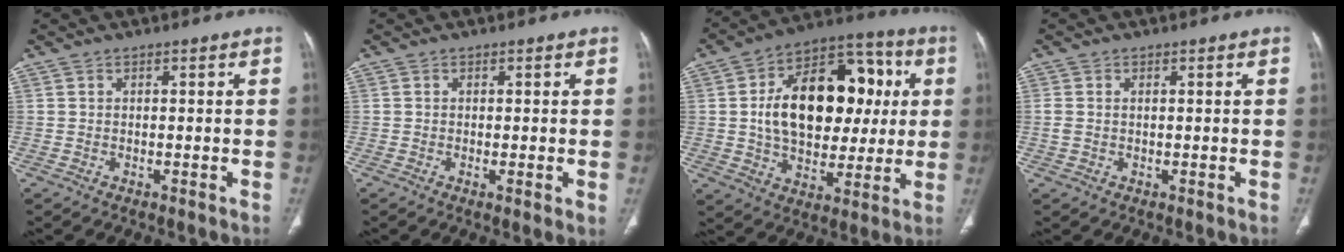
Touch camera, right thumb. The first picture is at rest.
{"total": 2.3, "force": [-0.2, 0.4, 2.2], "torque": [-0.043, -0.010, -0.004]}
{"total": 23.8, "force": [3.2, 15.3, 18.0], "torque": [-0.251, 0.021, 0.054]}
{"total": 2.0, "force": [0.1, 1.3, 1.5], "torque": [-0.051, 0.010, 0.006]}